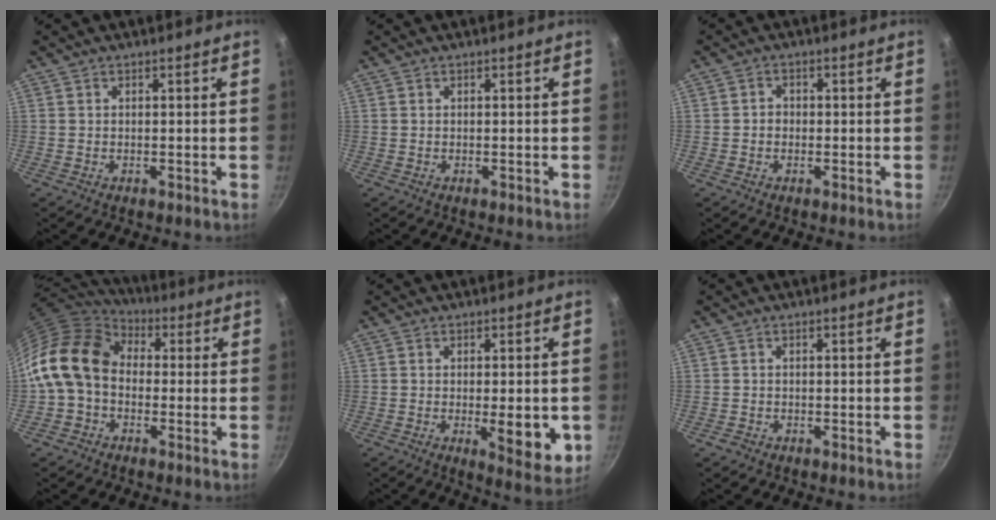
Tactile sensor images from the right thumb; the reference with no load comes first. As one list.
[{"total": 0.0}, {"total": 1.8, "force": [-0.3, 1.6, 0.8], "torque": [-0.010, 0.008, -0.008]}, {"total": 15.5, "force": [0.4, 11.8, 10.0], "torque": [-0.171, 0.035, -0.012]}, {"total": 9.1, "force": [-1.6, 3.1, 8.4], "torque": [-0.099, -0.014, -0.016]}, {"total": 1.0, "force": [-0.7, 0.7, 0.2], "torque": [-0.008, 0.004, -0.012]}]